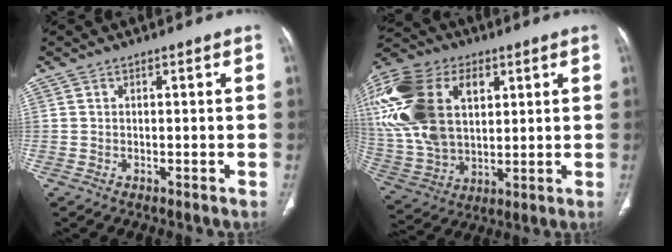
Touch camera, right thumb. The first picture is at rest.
{"total": 27.8, "force": [8.2, 17.7, 19.8], "torque": [-0.441, 0.018, 0.161]}